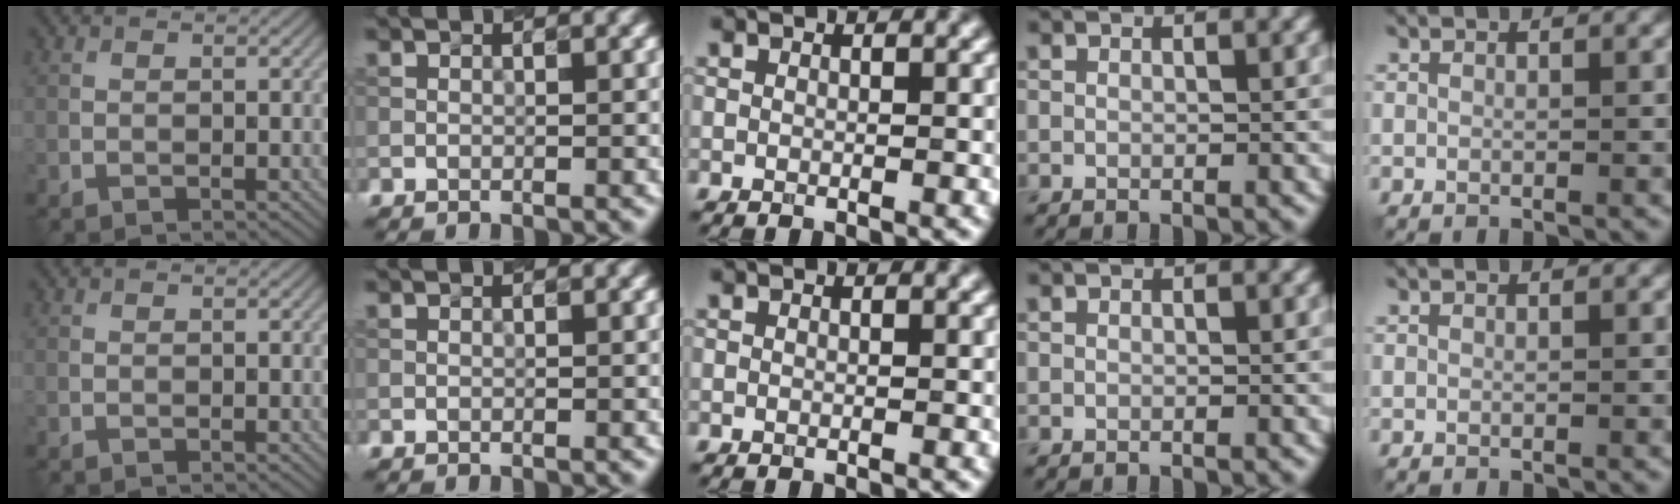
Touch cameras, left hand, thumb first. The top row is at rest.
{}